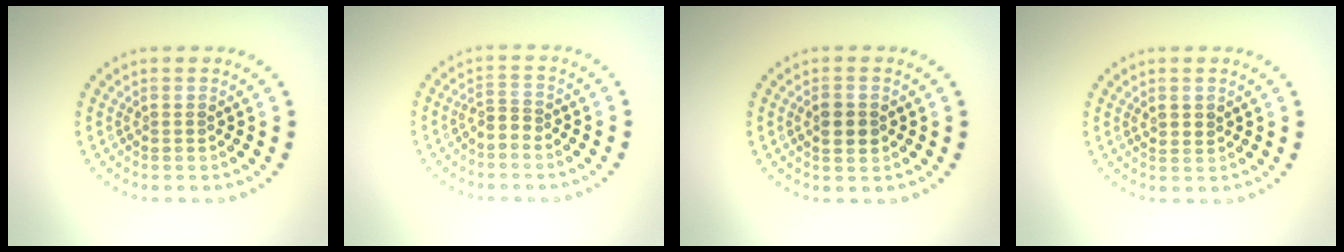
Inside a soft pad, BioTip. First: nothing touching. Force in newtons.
{"total": 1.6, "press": 1.2, "slide": 1.1}
{"total": 2.2, "press": 2.2, "slide": 0.2}
{"total": 1.1, "press": 1.0, "slide": 0.6}